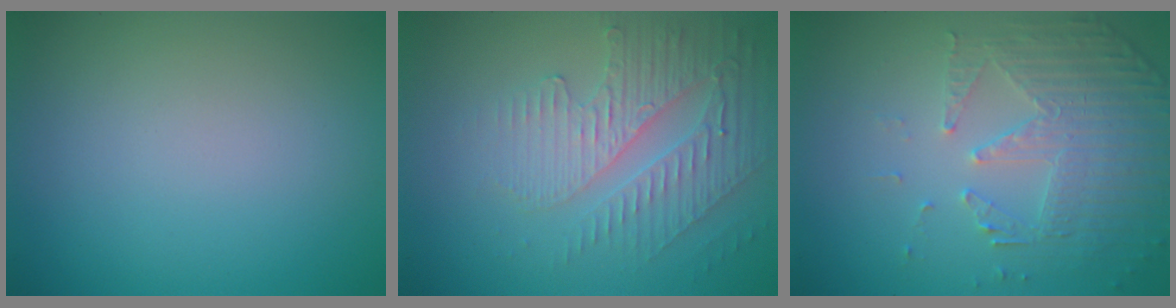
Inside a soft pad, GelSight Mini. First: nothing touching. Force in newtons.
{"total": 3.9, "press": 3.5, "slide": 1.7}
{"total": 5.1, "press": 3.6, "slide": 3.6}